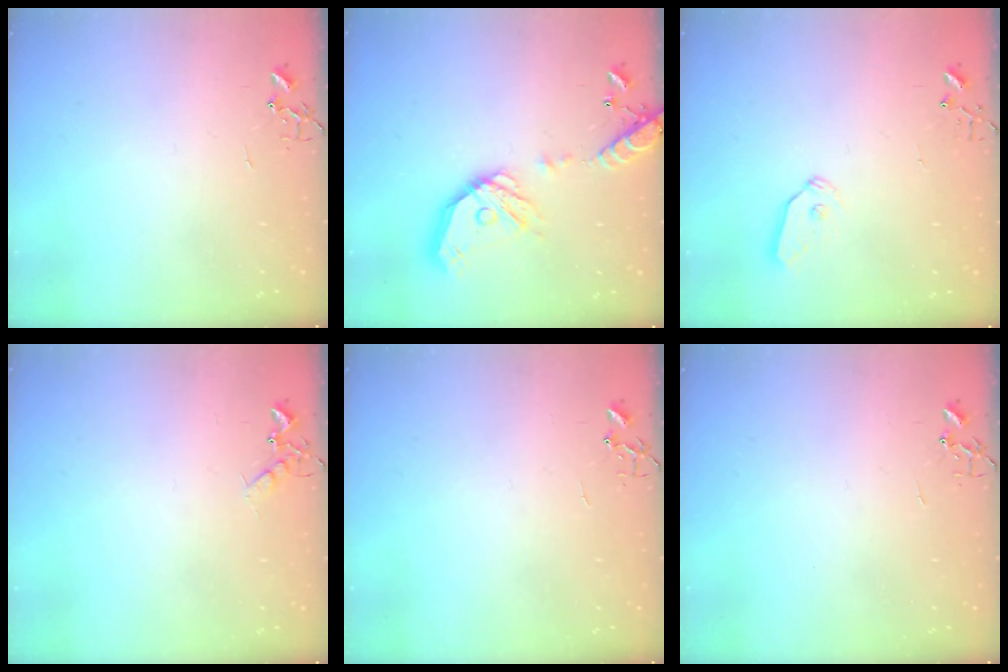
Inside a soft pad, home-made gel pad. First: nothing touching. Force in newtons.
{"total": 18.1, "press": 17.8, "slide": 3.3}
{"total": 6.3, "press": 6.3, "slide": 0.1}
{"total": 5.8, "press": 5.7, "slide": 0.6}
{"total": 0.0}
{"total": 0.0}